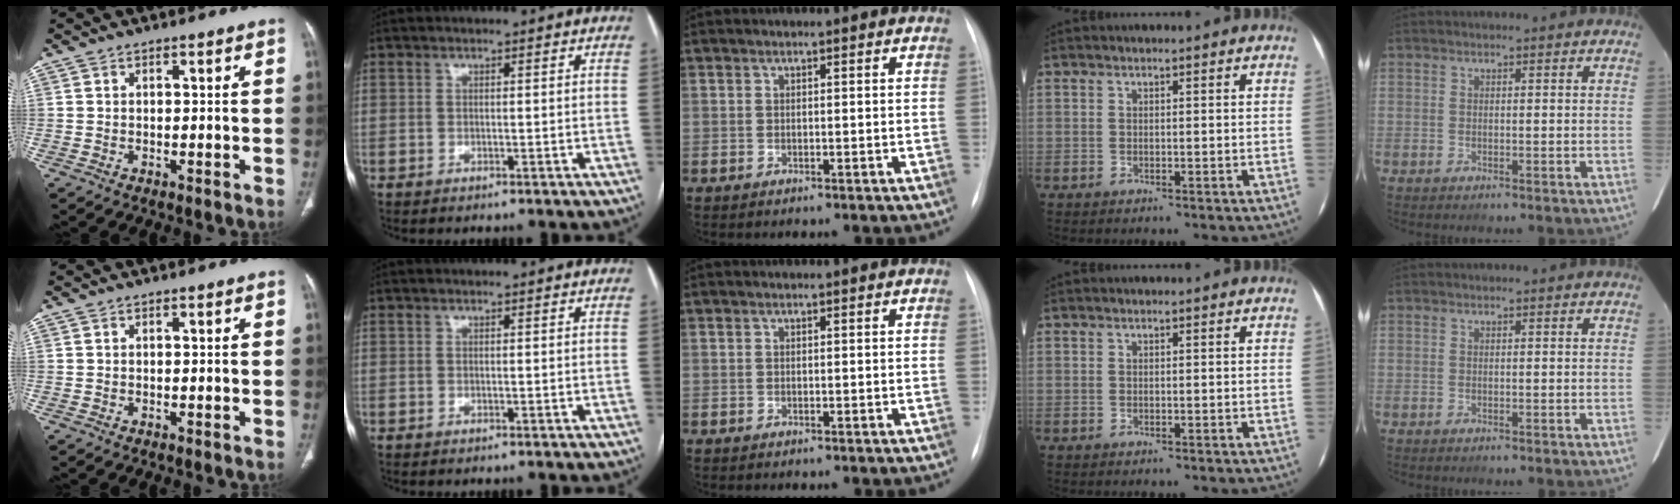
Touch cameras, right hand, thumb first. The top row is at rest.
{}